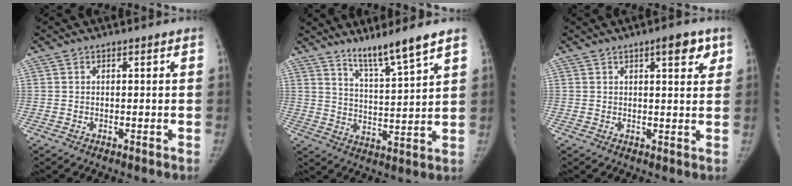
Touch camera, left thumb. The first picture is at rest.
{"total": 8.7, "force": [6.9, -0.3, 5.4], "torque": [-0.090, -0.053, 0.127]}
{"total": 5.1, "force": [2.7, 1.7, 4.0], "torque": [-0.038, -0.008, 0.033]}